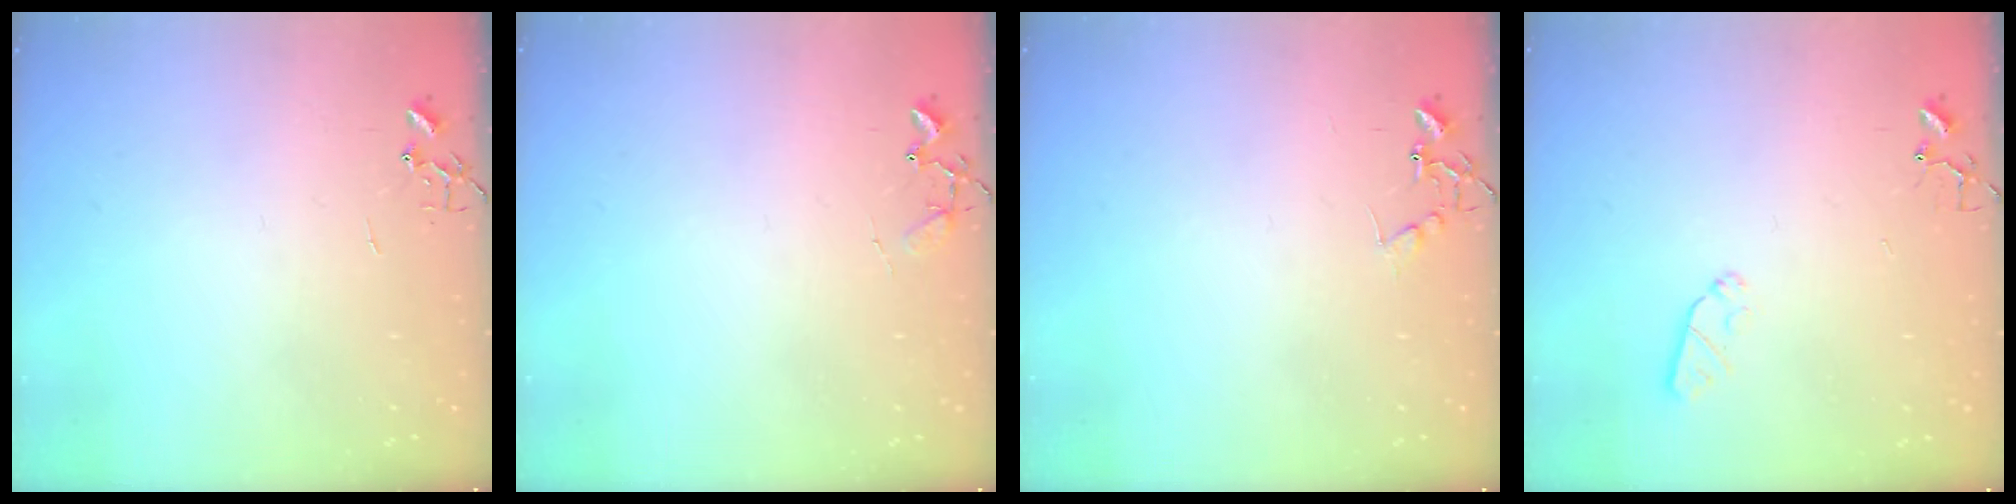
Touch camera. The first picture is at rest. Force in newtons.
{"total": 8.0, "press": 8.0, "slide": 0.4}
{"total": 6.9, "press": 6.9, "slide": 0.4}
{"total": 5.4, "press": 5.3, "slide": 0.9}